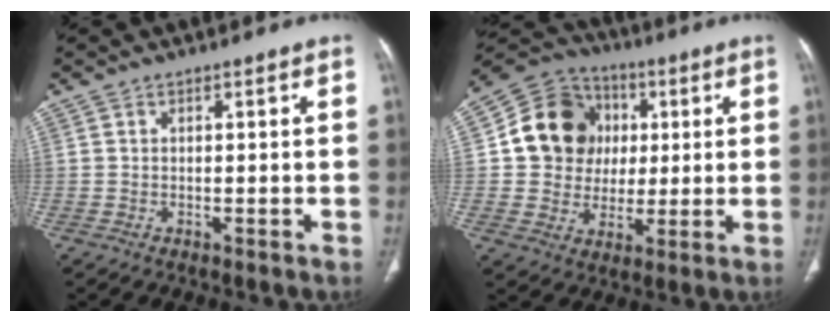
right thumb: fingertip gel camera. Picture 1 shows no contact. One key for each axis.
{"total": 15.2, "fx": 2.6, "fy": 13.5, "fz": 6.4, "tx": -0.077, "ty": 0.012, "tz": 0.046}